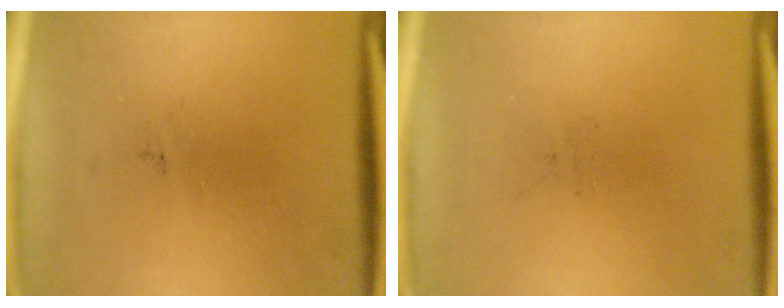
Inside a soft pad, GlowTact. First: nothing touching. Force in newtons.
{"total": 0.0}